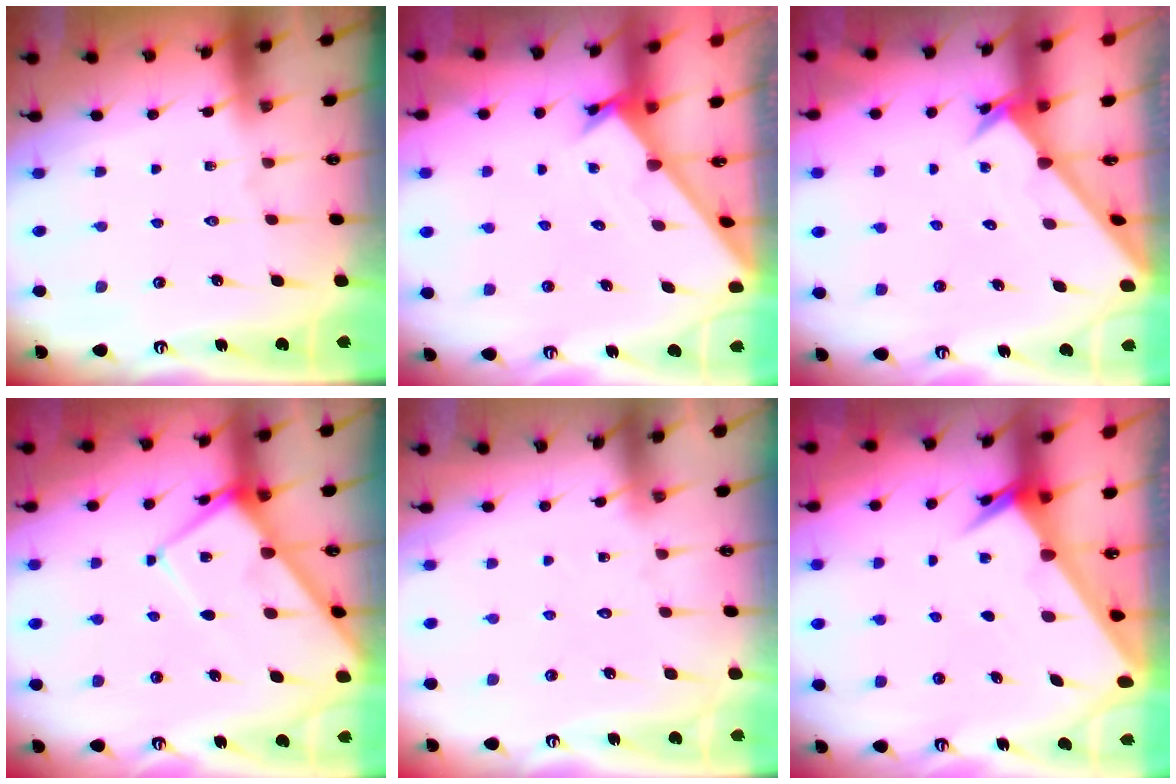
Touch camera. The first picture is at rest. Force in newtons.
{"total": 1.8, "press": 1.8, "slide": 0.1}
{"total": 2.4, "press": 2.4, "slide": 0.2}
{"total": 9.0, "press": 8.9, "slide": 0.7}
{"total": 2.9, "press": 2.9, "slide": 0.2}
{"total": 2.6, "press": 2.6, "slide": 0.2}